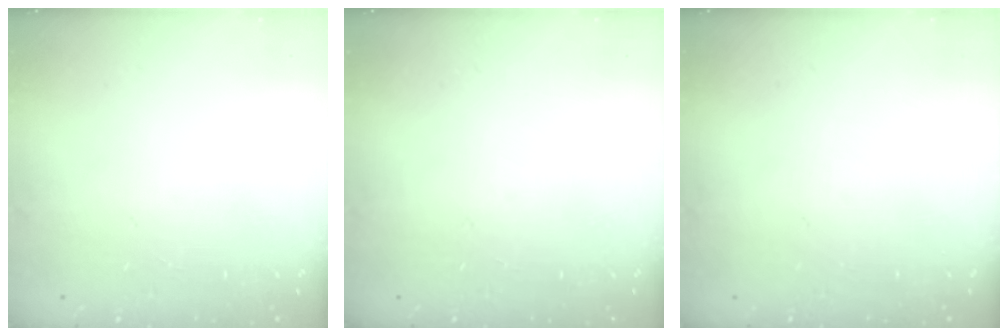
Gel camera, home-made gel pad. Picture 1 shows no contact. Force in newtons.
{"total": 0.0}
{"total": 0.0}